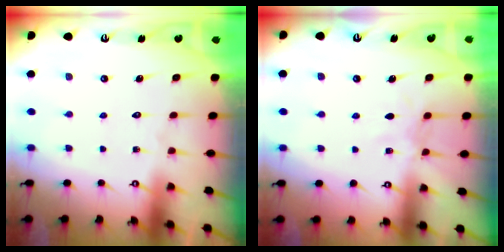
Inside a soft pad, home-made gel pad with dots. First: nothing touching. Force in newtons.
{"total": 3.9, "press": 3.9, "slide": 0.5}